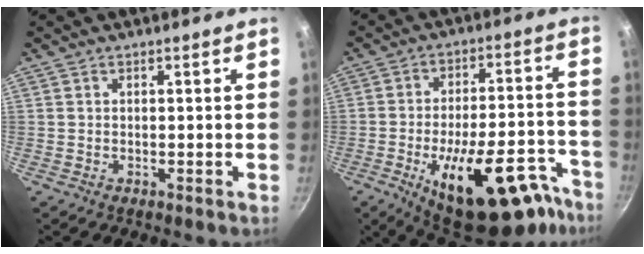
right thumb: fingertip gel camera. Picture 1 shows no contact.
{"total": 24.9, "force": [-13.7, 10.6, 18.0], "torque": [-0.196, 0.062, -0.190]}